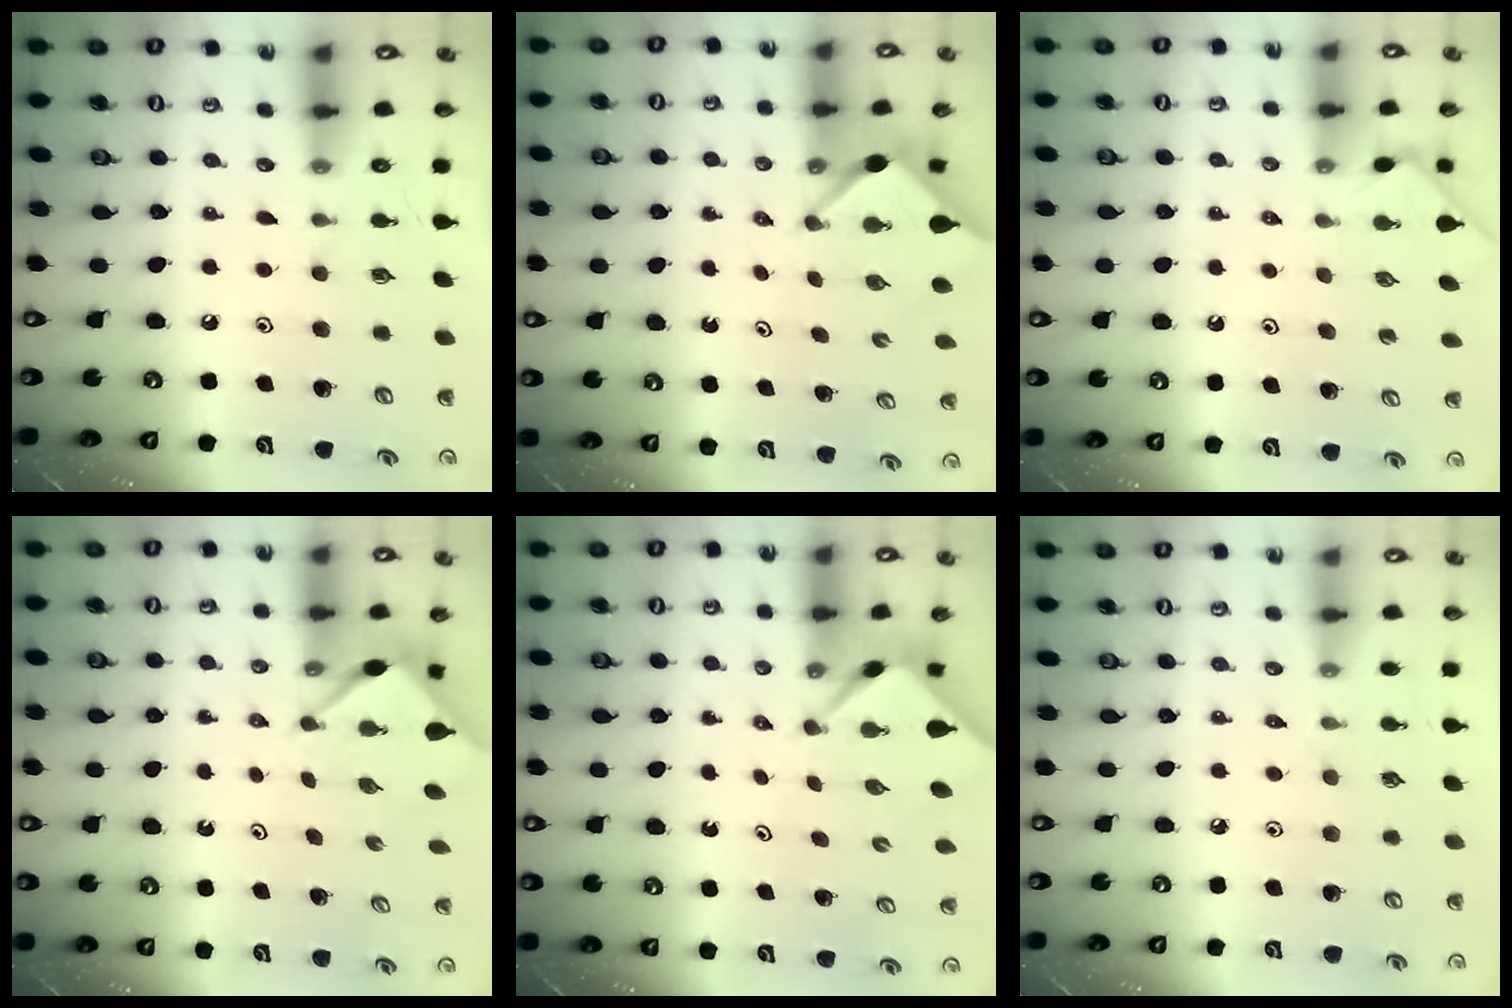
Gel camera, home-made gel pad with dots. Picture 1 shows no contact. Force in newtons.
{"total": 2.6, "press": 2.6, "slide": 0.3}
{"total": 1.8, "press": 1.7, "slide": 0.4}
{"total": 3.2, "press": 3.2, "slide": 0.4}
{"total": 2.2, "press": 2.2, "slide": 0.3}
{"total": 3.1, "press": 3.1, "slide": 0.6}